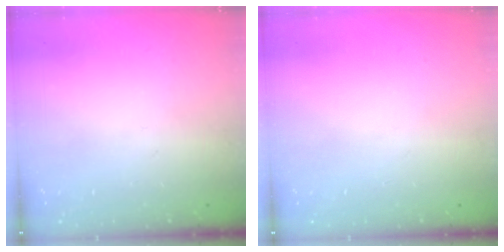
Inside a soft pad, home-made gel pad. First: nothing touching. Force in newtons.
{"total": 0.0}